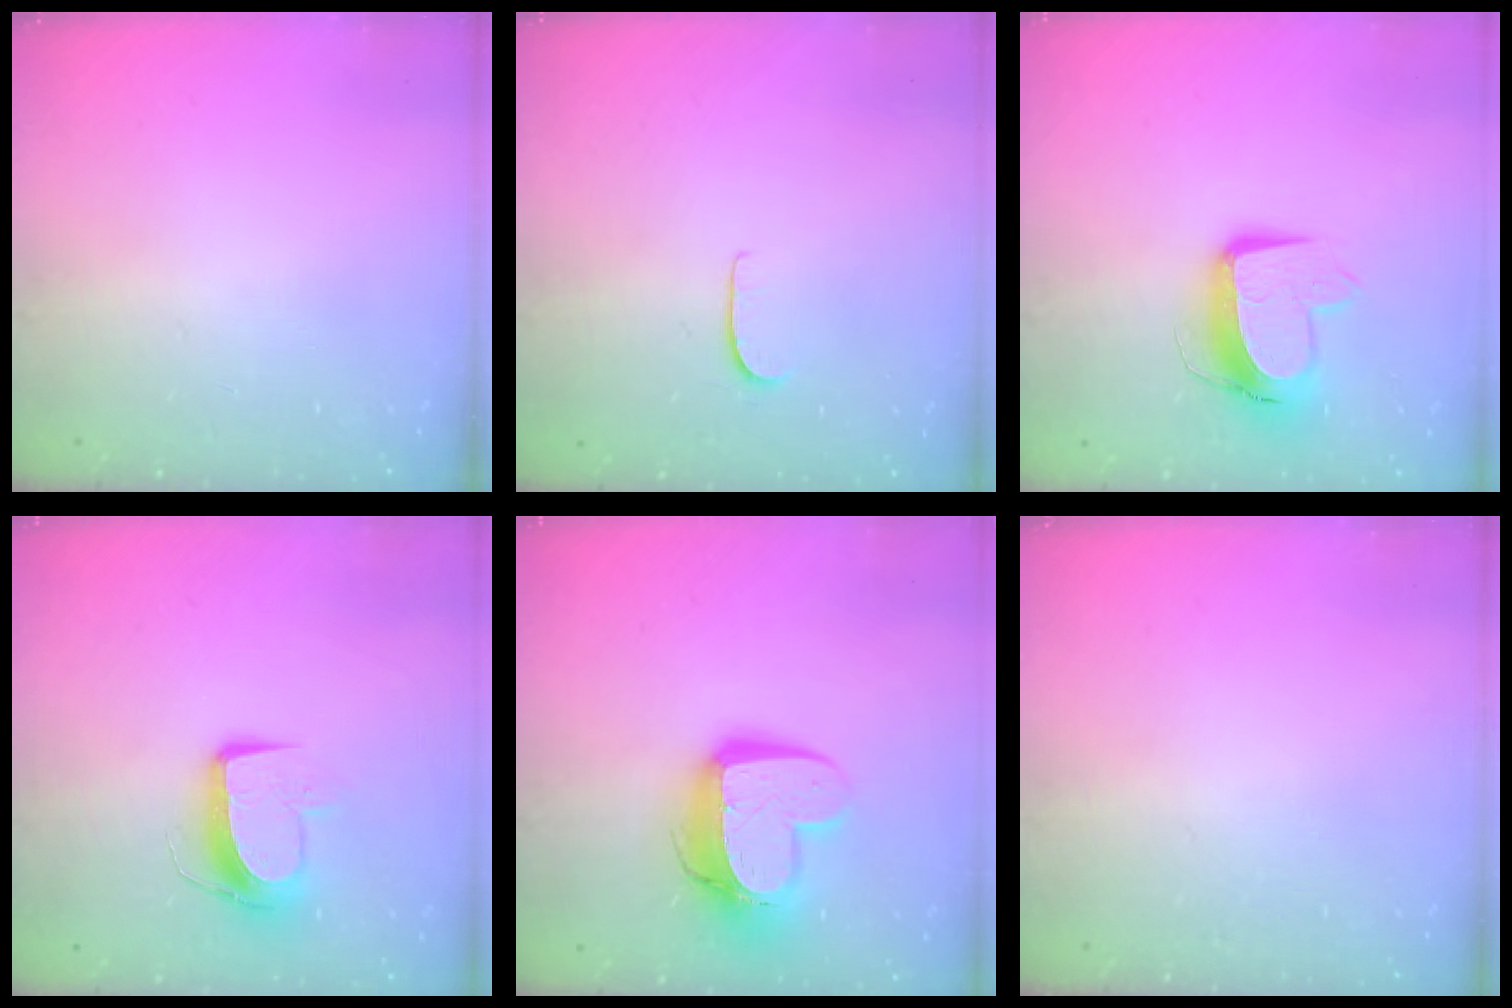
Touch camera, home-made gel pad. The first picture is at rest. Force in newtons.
{"total": 4.2, "press": 4.2, "slide": 0.4}
{"total": 12.1, "press": 12.0, "slide": 1.4}
{"total": 9.8, "press": 9.8, "slide": 1.0}
{"total": 14.2, "press": 14.2, "slide": 1.4}
{"total": 0.0}